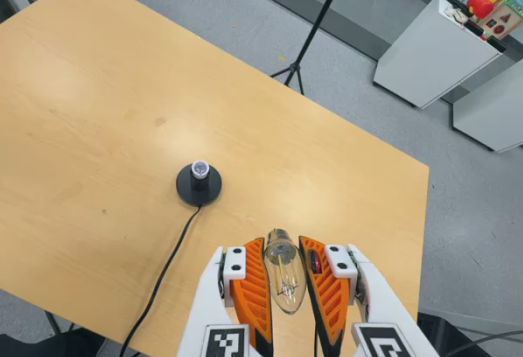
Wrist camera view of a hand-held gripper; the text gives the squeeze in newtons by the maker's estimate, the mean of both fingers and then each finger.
{"total": 23.1, "left": 23.9, "right": 22.3}